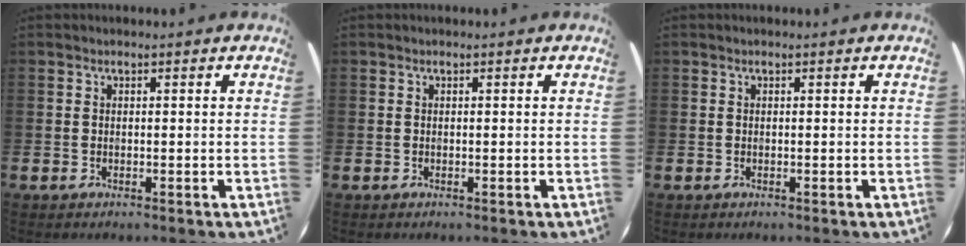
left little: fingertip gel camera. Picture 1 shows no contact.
{"total": 0.0}
{"total": 0.0}